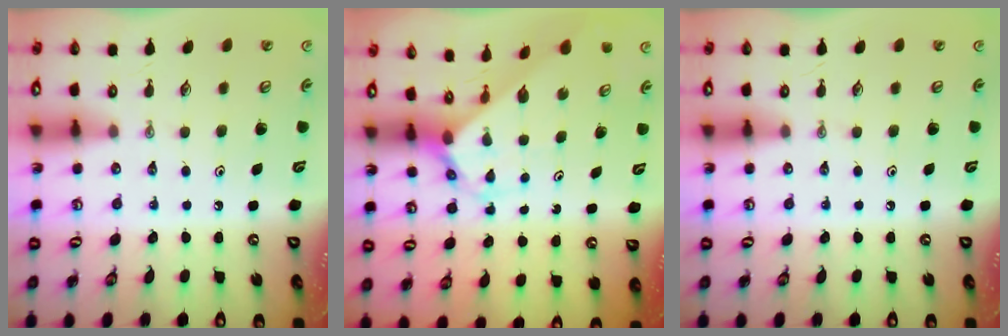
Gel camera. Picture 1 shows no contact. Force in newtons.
{"total": 2.7, "press": 2.7, "slide": 0.2}
{"total": 0.0}